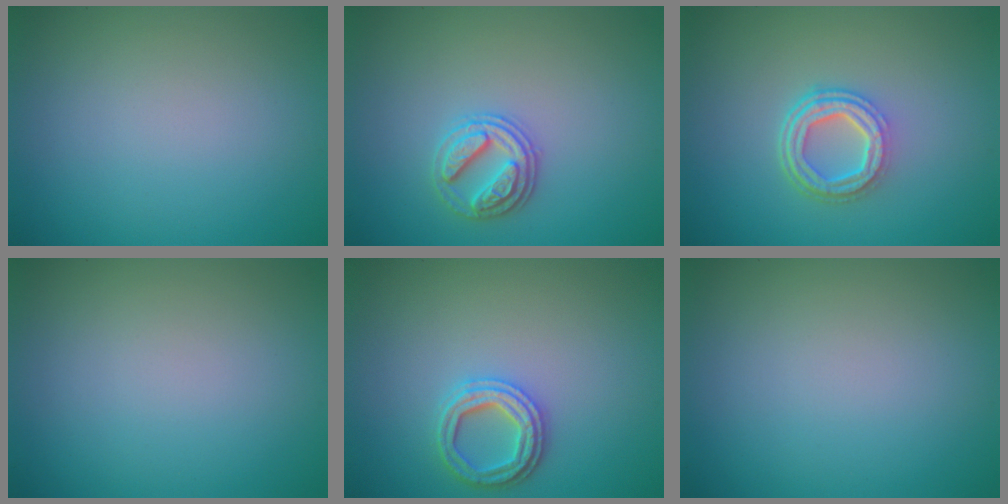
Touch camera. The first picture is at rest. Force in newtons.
{"total": 2.6, "press": 2.6, "slide": 0.5}
{"total": 4.3, "press": 3.1, "slide": 2.9}
{"total": 0.0}
{"total": 2.8, "press": 2.7, "slide": 0.7}
{"total": 0.0}